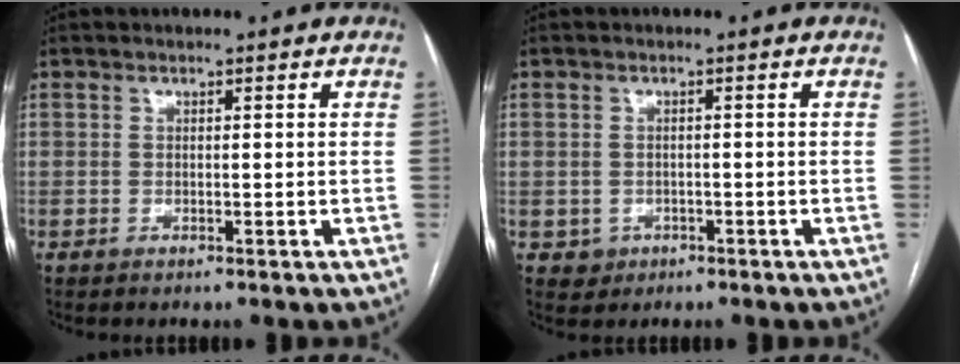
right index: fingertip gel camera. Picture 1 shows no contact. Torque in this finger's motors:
{"motor_torque": [-0.71, 0.13, -1.05, -0.21]}